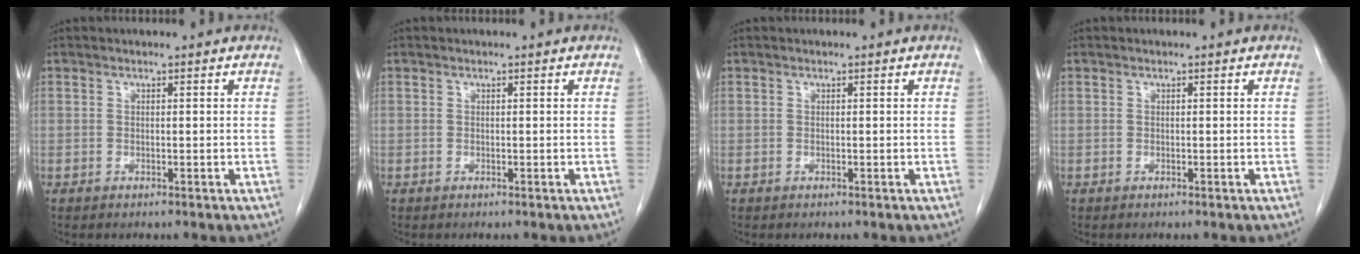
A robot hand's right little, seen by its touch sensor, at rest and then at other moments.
{"total": 0.0}
{"total": 0.0}
{"total": 0.0}